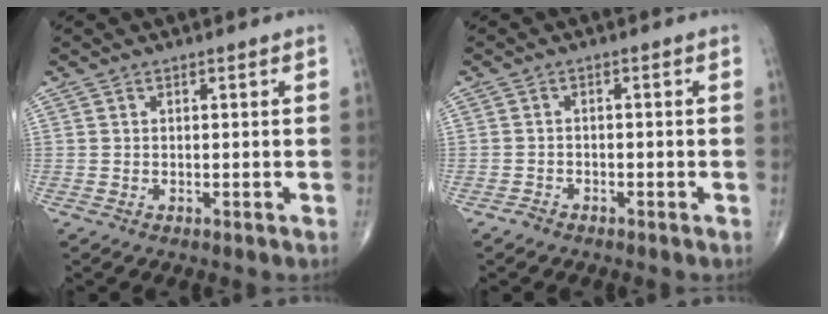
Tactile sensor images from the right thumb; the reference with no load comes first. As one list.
[{"total": 1.2, "force": [-1.1, 0.6, 0.2], "torque": [-0.007, 0.003, -0.023]}]